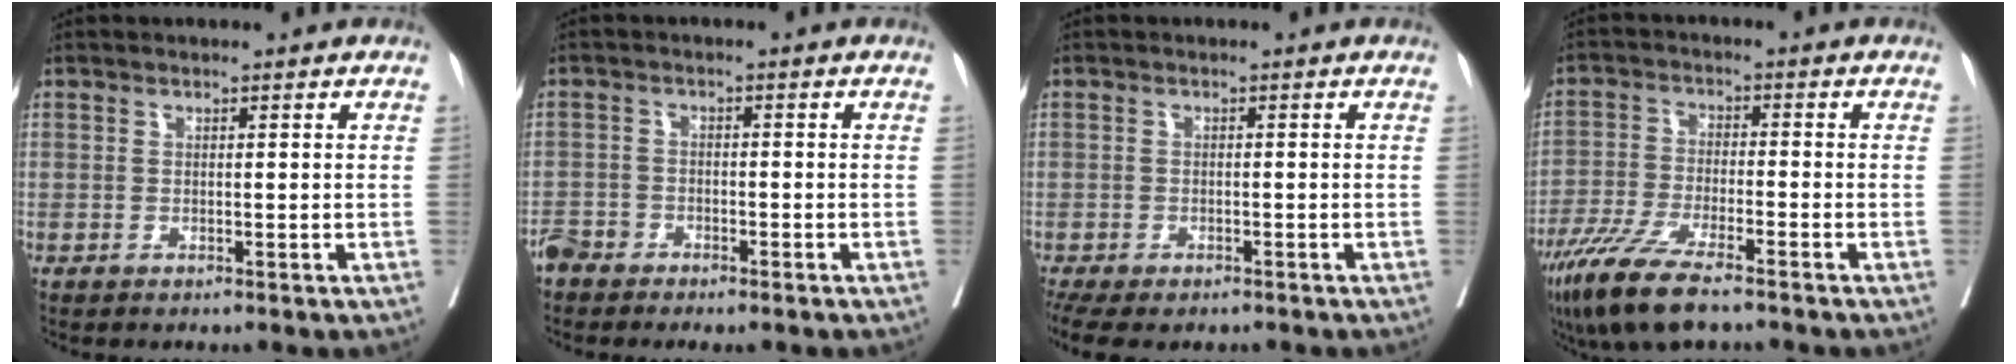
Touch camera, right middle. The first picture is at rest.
{"total": 3.0, "force": [-2.8, 0.7, 0.8], "torque": [-0.011, -0.003, -0.053]}
{"total": 8.7, "force": [-6.1, 4.6, 4.2], "torque": [-0.085, -0.010, -0.083]}
{"total": 10.5, "force": [-7.5, 1.7, 7.2], "torque": [-0.139, -0.030, -0.131]}